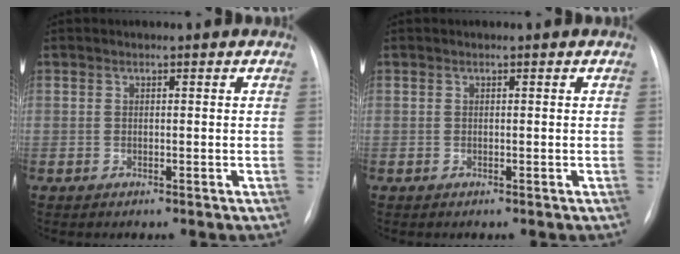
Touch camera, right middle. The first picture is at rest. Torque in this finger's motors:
{"motor_torque": [0.07, -0.07, -0.02, 0.01]}